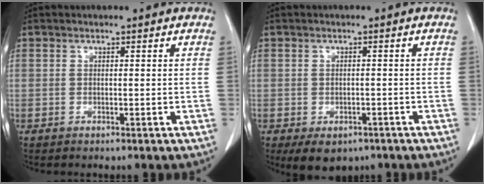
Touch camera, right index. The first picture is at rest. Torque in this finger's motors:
{"motor_torque": [0.05, -0.12, 0.08, 0.00]}